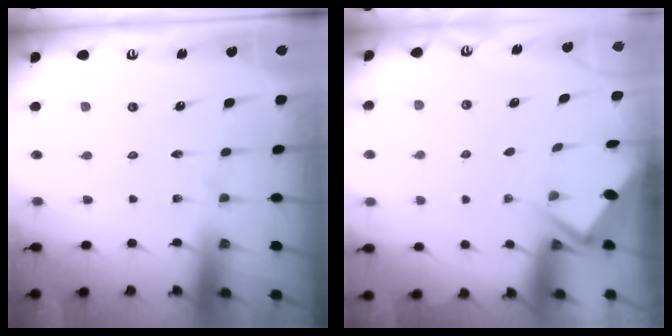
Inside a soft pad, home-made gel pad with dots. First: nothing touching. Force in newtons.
{"total": 2.7, "press": 2.7, "slide": 0.3}